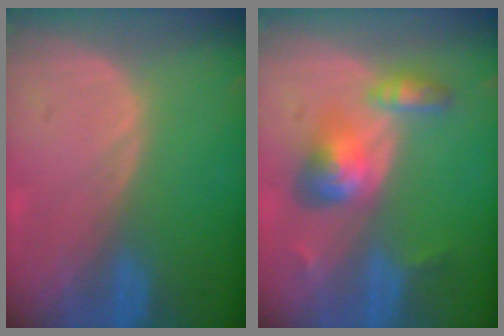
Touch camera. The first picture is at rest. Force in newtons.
{"total": 6.3, "press": 5.8, "slide": 2.5}